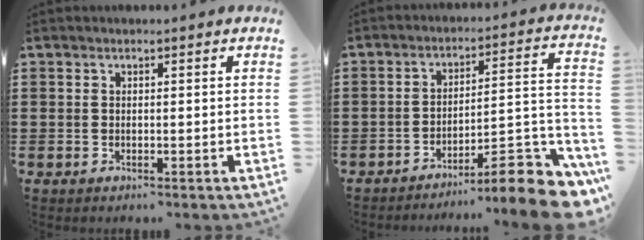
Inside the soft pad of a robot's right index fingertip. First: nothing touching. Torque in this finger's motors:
{"motor_torque": [2.14, 0.00, 0.80, 0.11]}